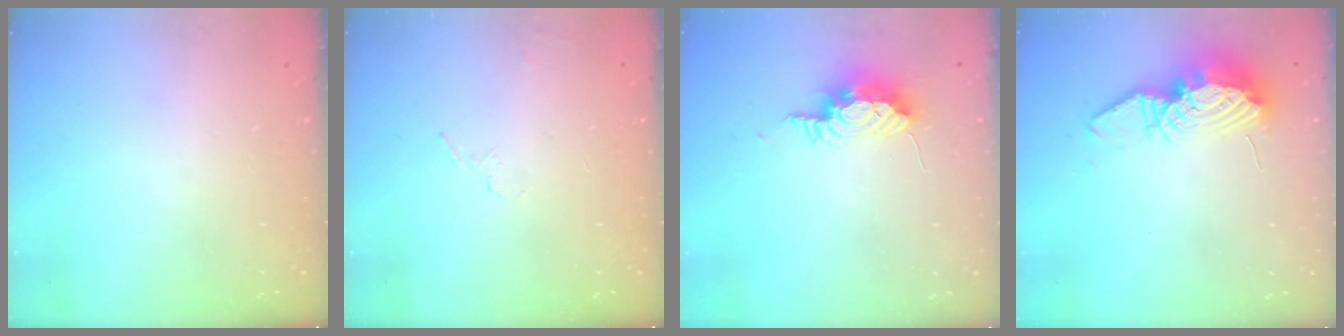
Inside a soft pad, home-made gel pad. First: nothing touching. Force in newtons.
{"total": 4.3, "press": 3.9, "slide": 1.8}
{"total": 8.6, "press": 8.3, "slide": 2.5}
{"total": 13.4, "press": 13.4, "slide": 1.2}